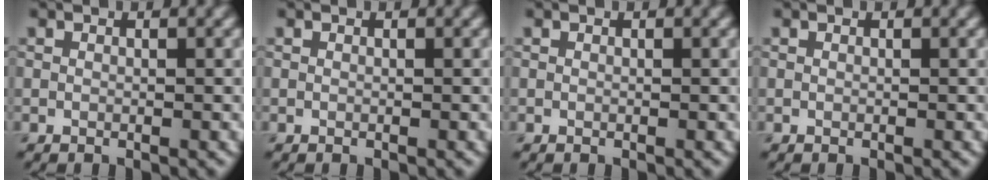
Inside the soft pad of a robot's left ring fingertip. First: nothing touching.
{"total": 0.0}
{"total": 0.0}
{"total": 0.0}